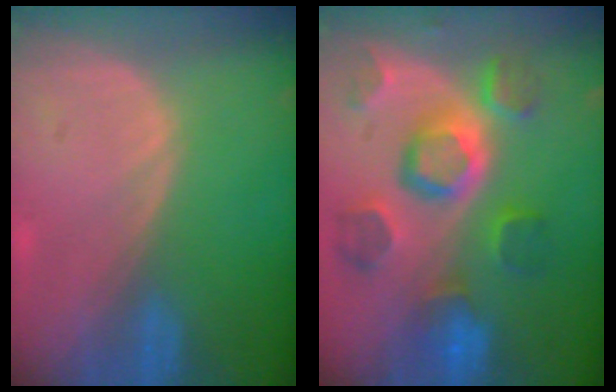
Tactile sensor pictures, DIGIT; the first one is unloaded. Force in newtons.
{"total": 11.1, "press": 9.9, "slide": 5.2}